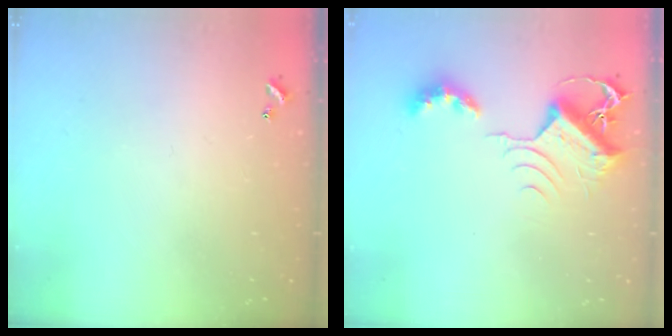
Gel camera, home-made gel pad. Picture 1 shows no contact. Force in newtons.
{"total": 9.7, "press": 9.6, "slide": 1.1}